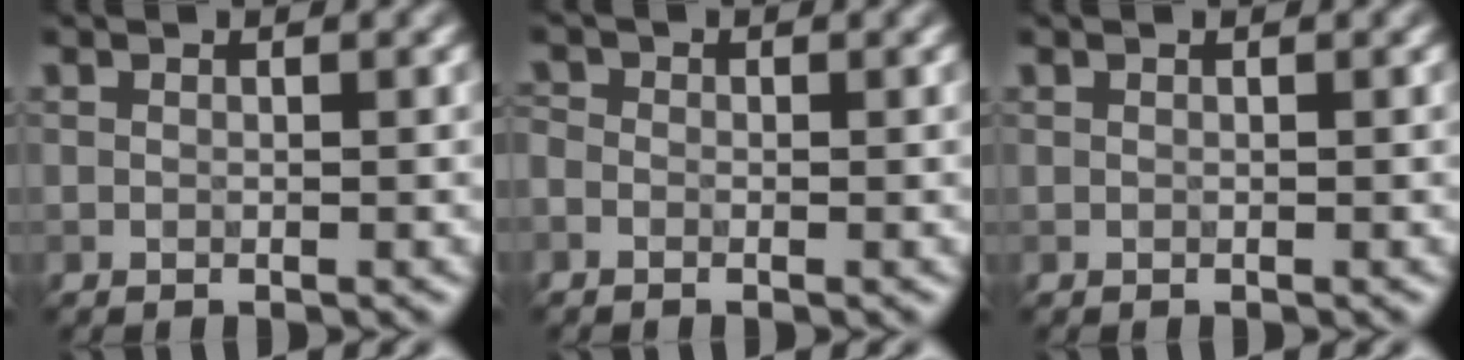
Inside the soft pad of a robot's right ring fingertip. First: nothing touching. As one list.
[{"total": 1.0, "force": [-0.5, 0.7, 0.5], "torque": [-0.012, -0.002, -0.013]}, {"total": 0.0}]